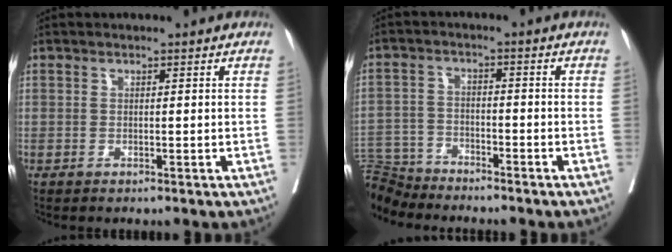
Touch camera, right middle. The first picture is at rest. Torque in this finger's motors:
{"motor_torque": [1.00, -1.14, 0.82, -0.02]}